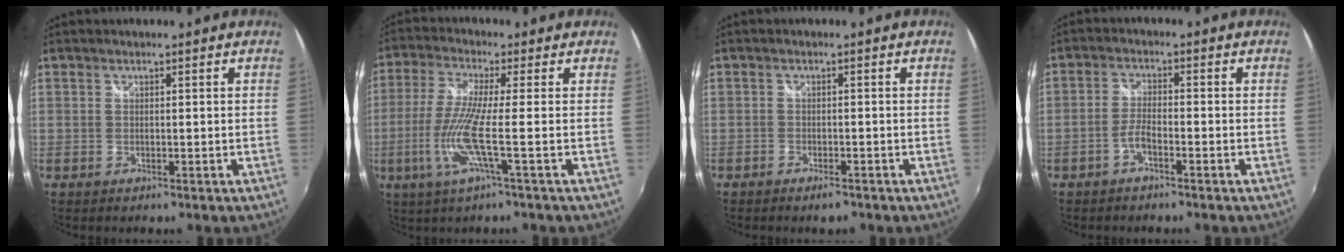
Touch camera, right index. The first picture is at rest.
{"total": 9.0, "force": [-2.7, -1.0, 8.5], "torque": [-0.187, -0.012, -0.049]}
{"total": 2.8, "force": [-2.2, 1.1, 1.3], "torque": [-0.034, -0.009, -0.039]}
{"total": 2.9, "force": [-1.9, 0.6, 2.2], "torque": [-0.055, 0.006, -0.039]}